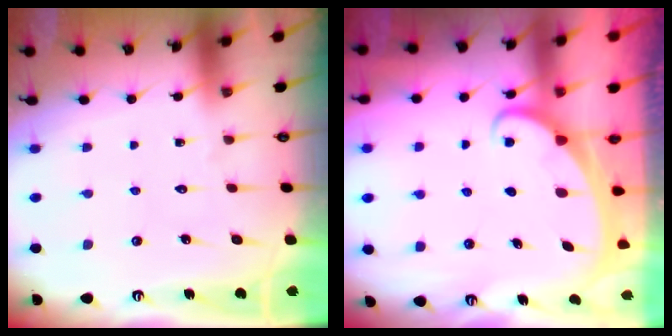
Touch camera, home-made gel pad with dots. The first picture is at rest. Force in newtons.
{"total": 1.9, "press": 1.9, "slide": 0.1}